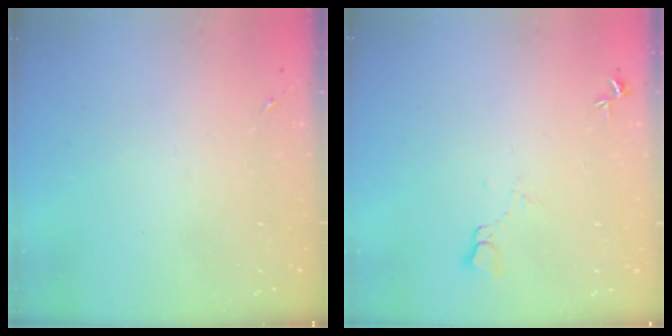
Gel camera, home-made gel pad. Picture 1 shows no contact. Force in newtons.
{"total": 5.6, "press": 5.5, "slide": 0.6}